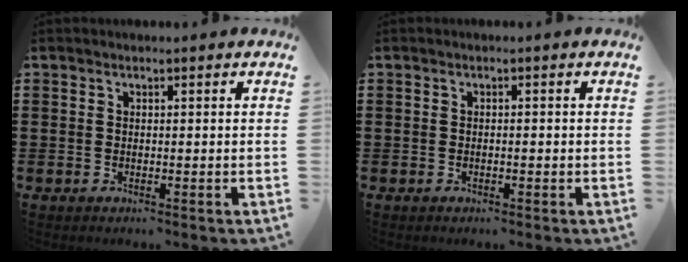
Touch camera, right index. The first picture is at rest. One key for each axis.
{"total": 0.6, "fx": -0.2, "fy": 0.2, "fz": 0.5, "tx": -0.010, "ty": -0.004, "tz": -0.002}